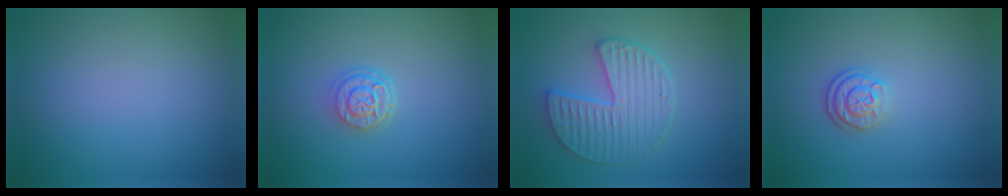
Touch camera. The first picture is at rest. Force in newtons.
{"total": 2.7, "press": 2.2, "slide": 1.6}
{"total": 4.5, "press": 4.1, "slide": 2.0}
{"total": 2.5, "press": 2.0, "slide": 1.5}